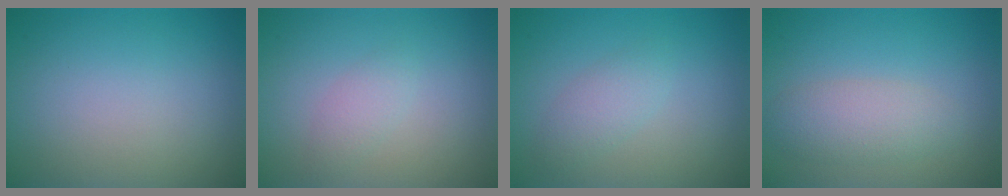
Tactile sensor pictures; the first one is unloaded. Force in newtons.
{"total": 1.4, "press": 1.4, "slide": 0.1}
{"total": 1.9, "press": 1.9, "slide": 0.1}
{"total": 2.9, "press": 2.9, "slide": 0.1}